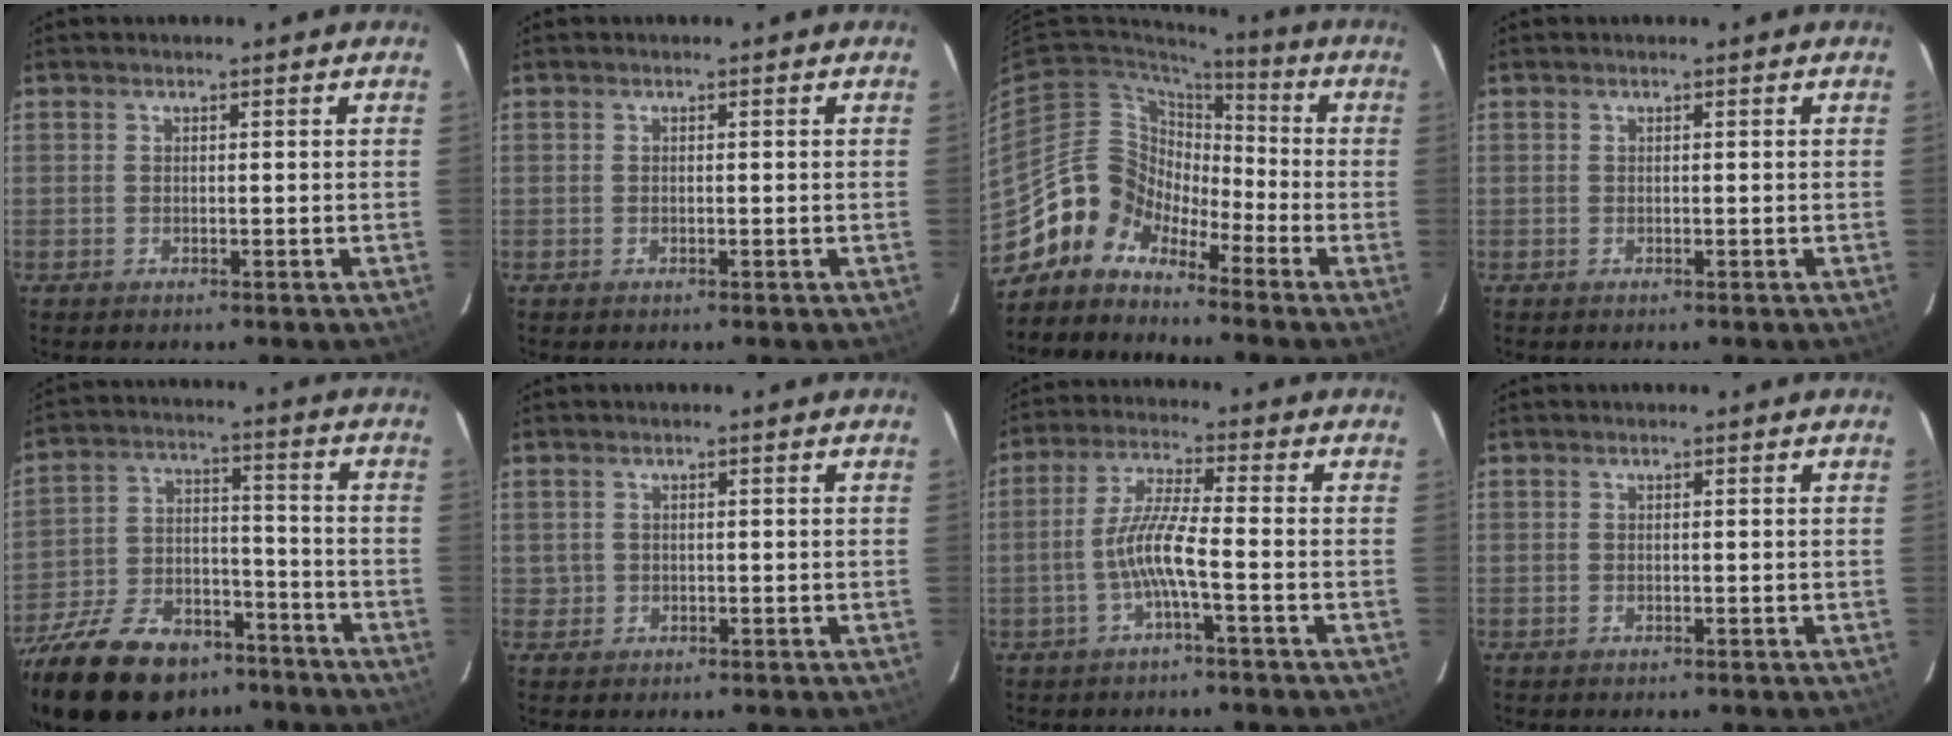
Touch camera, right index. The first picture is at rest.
{"total": 0.0}
{"total": 9.9, "force": [-6.8, 7.1, 0.6], "torque": [-0.019, 0.046, -0.152]}
{"total": 0.0}
{"total": 25.0, "force": [-18.3, 12.1, 11.9], "torque": [-0.263, 0.004, -0.283]}
{"total": 1.6, "force": [0.0, 1.6, 0.0], "torque": [0.005, 0.004, 0.004]}
{"total": 6.9, "force": [-2.5, 0.1, 6.4], "torque": [-0.140, 0.008, -0.047]}
{"total": 0.0}